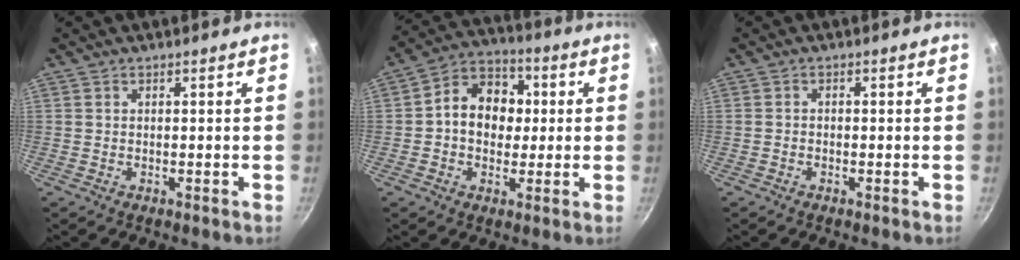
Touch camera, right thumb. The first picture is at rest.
{"total": 11.5, "force": [0.6, 9.2, 6.9], "torque": [-0.066, 0.021, -0.009]}
{"total": 0.7, "force": [-0.5, 0.4, 0.3], "torque": [-0.009, 0.005, -0.012]}